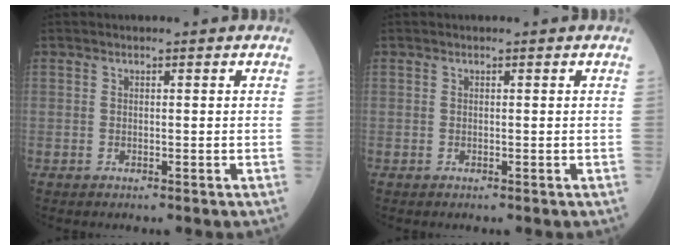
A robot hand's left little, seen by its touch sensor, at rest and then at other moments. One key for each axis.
{"total": 0.0}